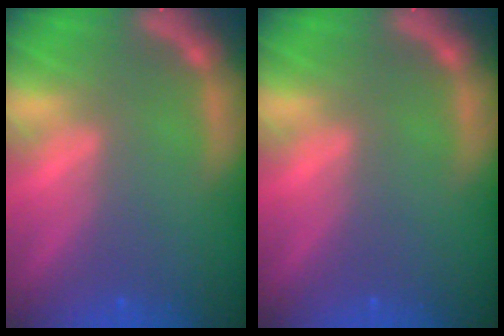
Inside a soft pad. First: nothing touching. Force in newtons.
{"total": 0.0}